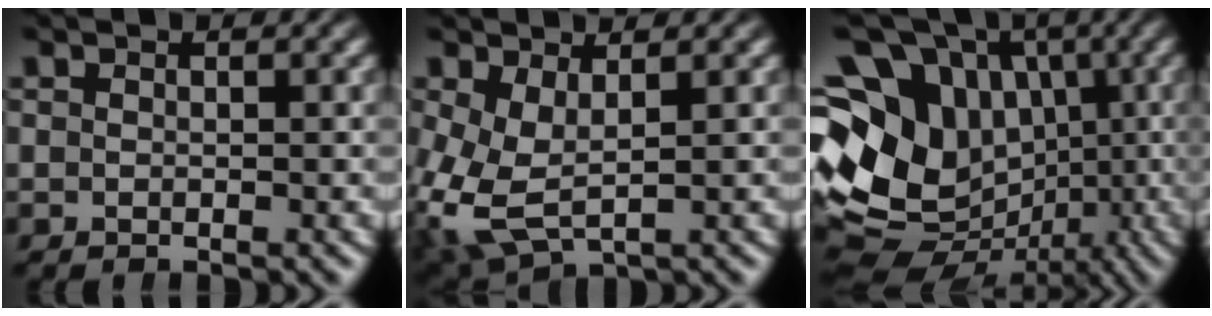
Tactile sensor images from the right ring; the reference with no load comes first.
{"total": 5.5, "force": [-1.1, 4.0, 3.6], "torque": [-0.114, -0.045, 0.006]}
{"total": 17.1, "force": [-0.1, 14.1, 9.7], "torque": [-0.206, -0.054, 0.002]}